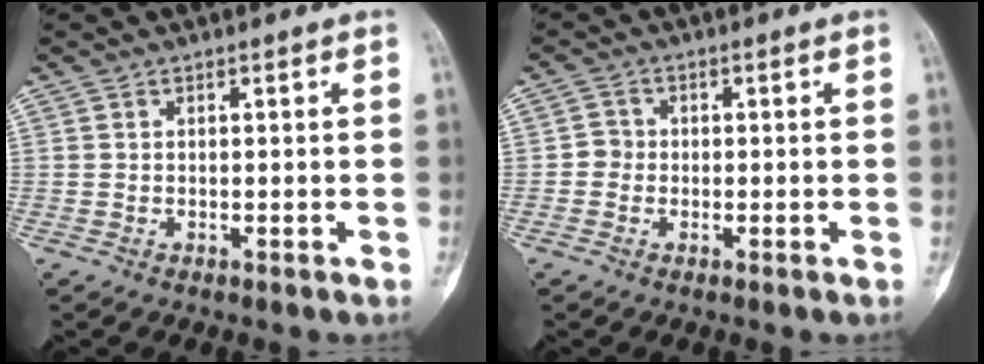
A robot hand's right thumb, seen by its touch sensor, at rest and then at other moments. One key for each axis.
{"total": 2.3, "fx": -0.5, "fy": 2.1, "fz": 0.6, "tx": 0.002, "ty": 0.009, "tz": -0.016}